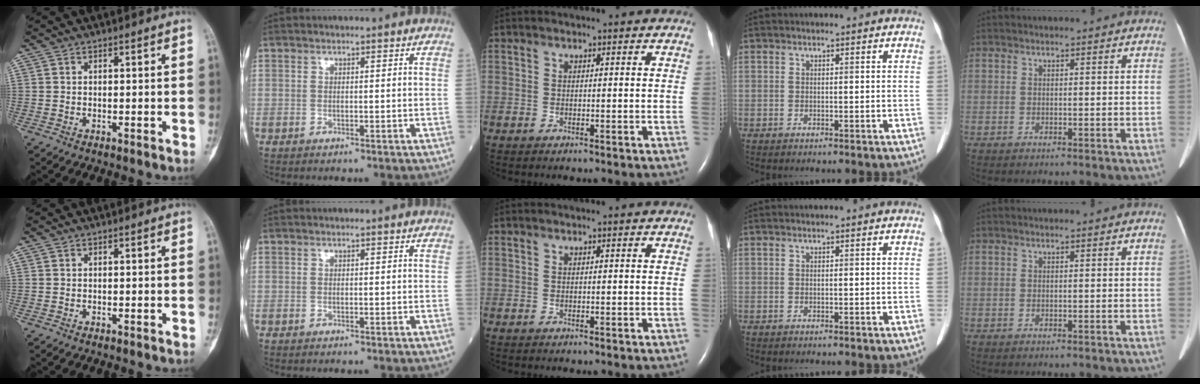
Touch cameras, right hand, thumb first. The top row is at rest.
{}